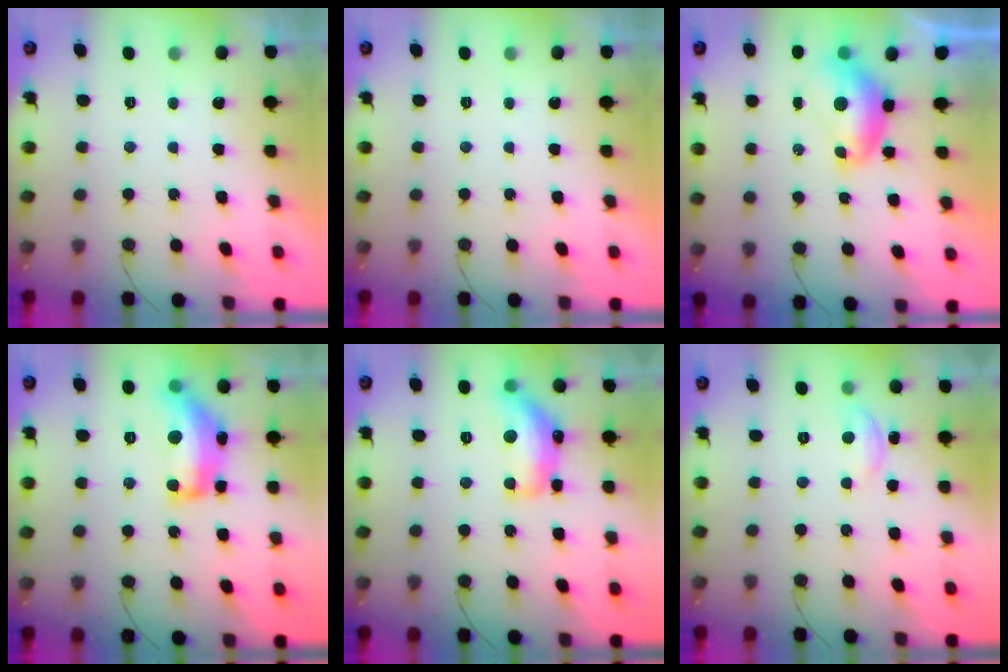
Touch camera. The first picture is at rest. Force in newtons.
{"total": 0.0}
{"total": 7.6, "press": 7.6, "slide": 1.0}
{"total": 15.0, "press": 15.0, "slide": 1.1}
{"total": 17.4, "press": 17.4, "slide": 1.1}
{"total": 5.7, "press": 5.7, "slide": 0.5}